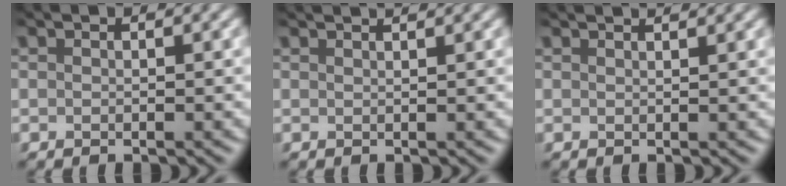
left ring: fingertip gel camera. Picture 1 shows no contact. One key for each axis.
{"total": 2.7, "fx": 2.1, "fy": 1.0, "fz": 1.4, "tx": 0.001, "ty": 0.010, "tz": -0.003}
{"total": 2.8, "fx": 2.3, "fy": 1.0, "fz": 1.3, "tx": 0.001, "ty": 0.011, "tz": -0.001}